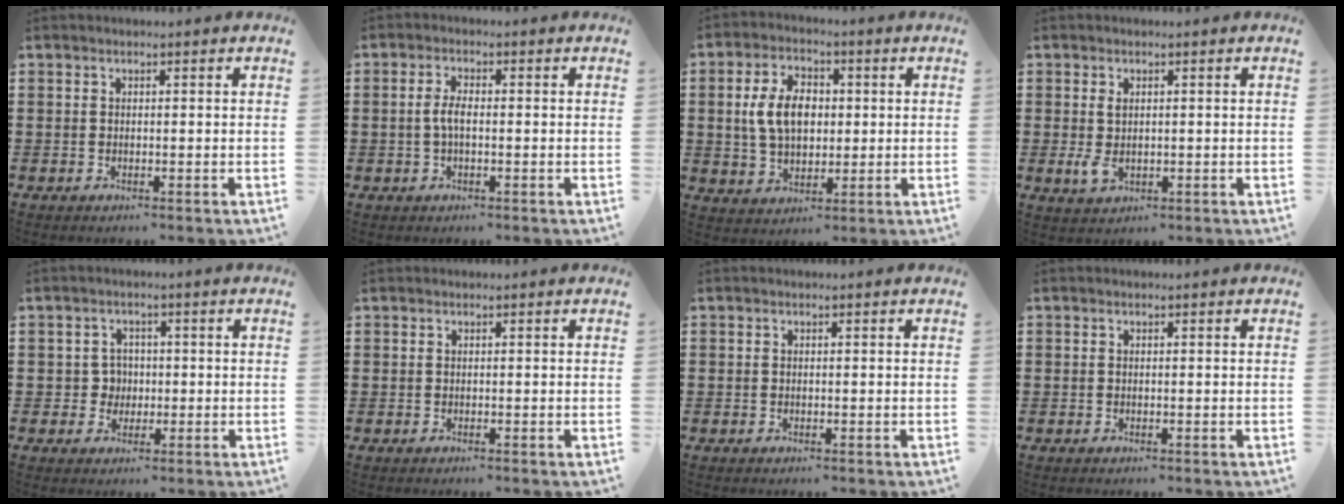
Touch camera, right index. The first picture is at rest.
{"total": 3.1, "force": [-0.3, 1.1, 2.9], "torque": [-0.068, -0.003, -0.011]}
{"total": 8.0, "force": [0.8, 5.2, 6.1], "torque": [-0.140, 0.008, 0.006]}
{"total": 2.6, "force": [0.0, 1.4, 2.2], "torque": [-0.051, -0.003, 0.000]}
{"total": 3.0, "force": [-0.3, 2.8, 1.1], "torque": [-0.031, 0.007, -0.009]}
{"total": 0.0}
{"total": 0.0}
{"total": 0.0}